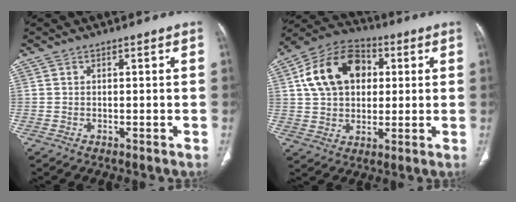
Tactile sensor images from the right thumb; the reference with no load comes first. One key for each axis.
{"total": 16.1, "fx": 3.8, "fy": 11.5, "fz": 10.6, "tx": -0.163, "ty": 0.014, "tz": 0.059}